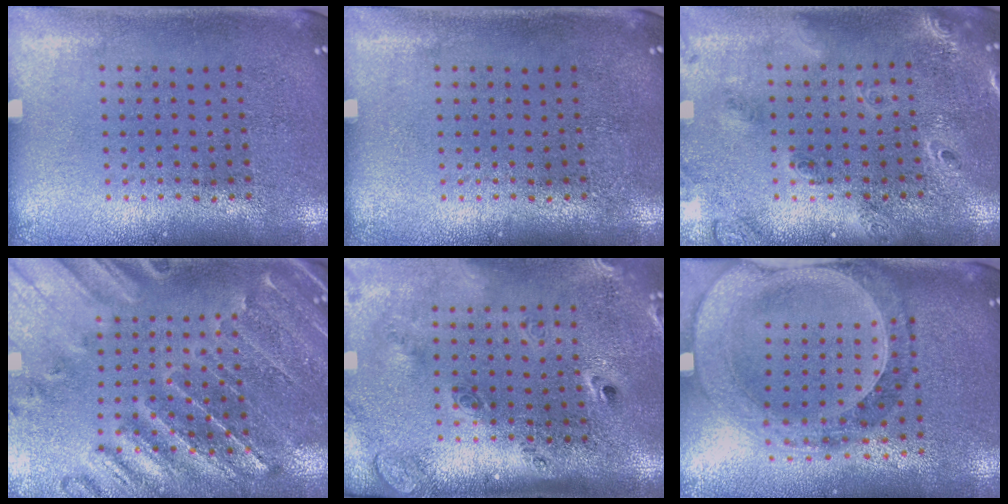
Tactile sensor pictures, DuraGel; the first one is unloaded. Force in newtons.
{"total": 0.0}
{"total": 1.9, "press": 1.7, "slide": 0.8}
{"total": 1.3, "press": 1.3, "slide": 0.4}
{"total": 2.9, "press": 2.0, "slide": 2.1}
{"total": 1.5, "press": 1.4, "slide": 0.4}